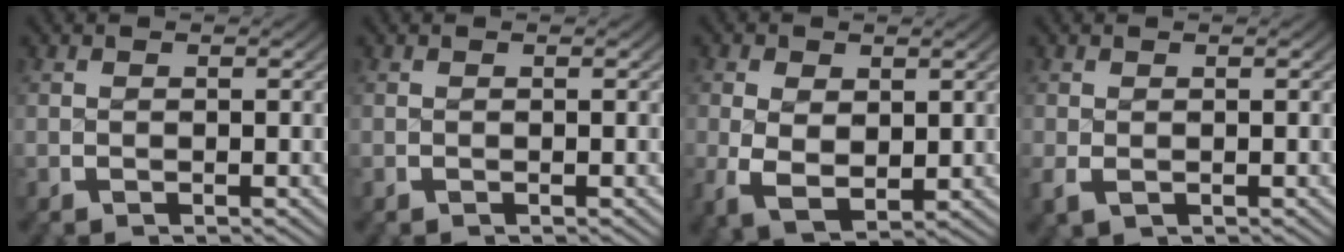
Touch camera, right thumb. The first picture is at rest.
{"total": 0.0}
{"total": 4.9, "force": [-0.7, 3.5, 3.3], "torque": [-0.081, -0.035, 0.005]}
{"total": 1.1, "force": [-0.2, 0.8, 0.7], "torque": [-0.017, -0.005, 0.000]}